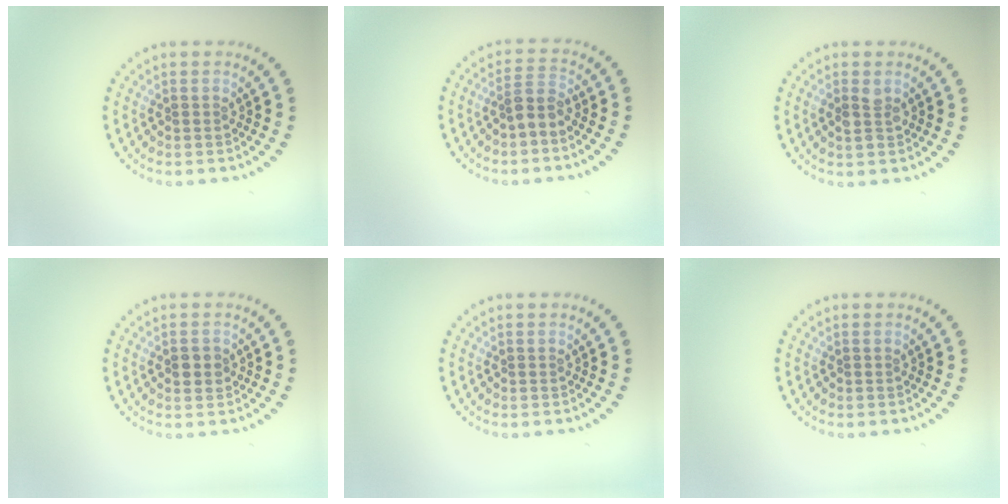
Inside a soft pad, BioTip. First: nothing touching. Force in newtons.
{"total": 2.1, "press": 1.7, "slide": 1.3}
{"total": 1.4, "press": 1.4, "slide": 0.2}
{"total": 1.5, "press": 1.5, "slide": 0.2}
{"total": 0.0}
{"total": 0.0}